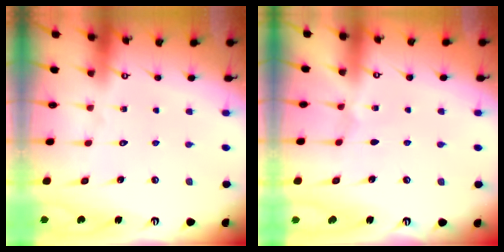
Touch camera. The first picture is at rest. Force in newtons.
{"total": 0.6, "press": 0.6, "slide": 0.2}